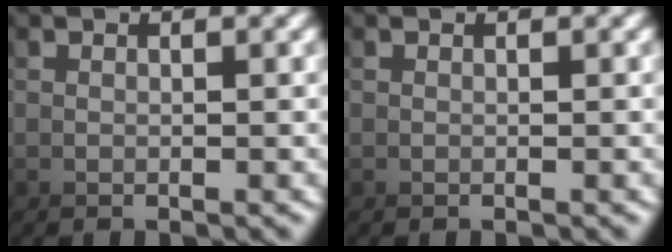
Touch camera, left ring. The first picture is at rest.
{"total": 0.0}